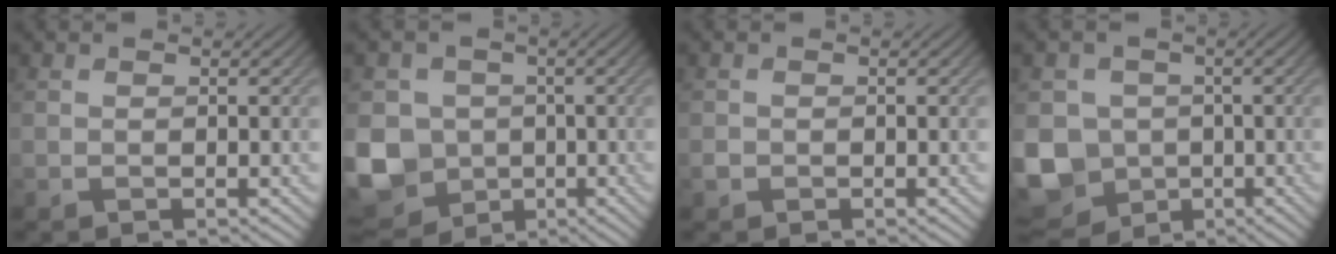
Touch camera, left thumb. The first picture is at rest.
{"total": 11.8, "force": [-2.0, 10.5, 4.9], "torque": [-0.145, -0.033, -0.060]}
{"total": 0.8, "force": [-0.4, 0.6, 0.2], "torque": [-0.004, -0.004, -0.009]}
{"total": 11.2, "force": [-2.4, 10.0, 4.6], "torque": [-0.137, -0.032, -0.065]}